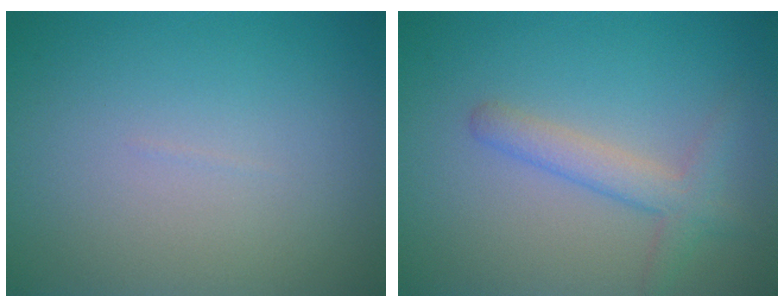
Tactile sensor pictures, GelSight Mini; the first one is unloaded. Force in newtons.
{"total": 2.8, "press": 2.8, "slide": 0.1}